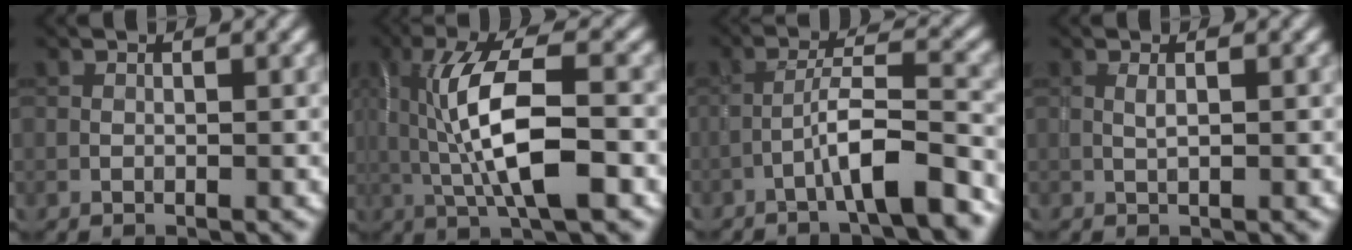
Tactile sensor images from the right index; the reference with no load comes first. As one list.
[{"total": 9.0, "force": [-0.3, 2.7, 8.5], "torque": [-0.159, 0.005, -0.005]}, {"total": 5.7, "force": [-3.4, 0.5, 4.6], "torque": [-0.076, 0.020, -0.060]}, {"total": 0.8, "force": [0.2, 0.1, 0.8], "torque": [-0.017, 0.002, 0.004]}]